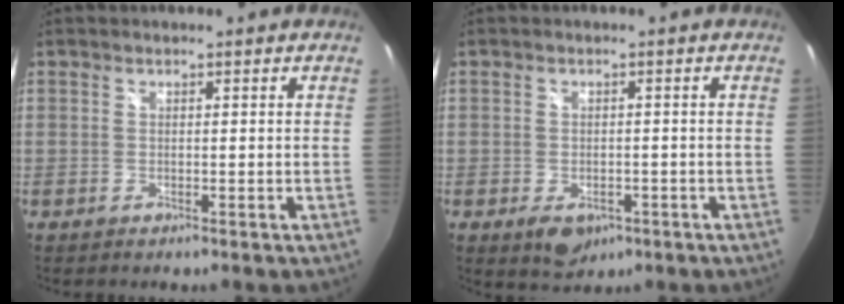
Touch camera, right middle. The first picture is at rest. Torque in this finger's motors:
{"motor_torque": [0.54, -0.36, 0.05, 0.01]}